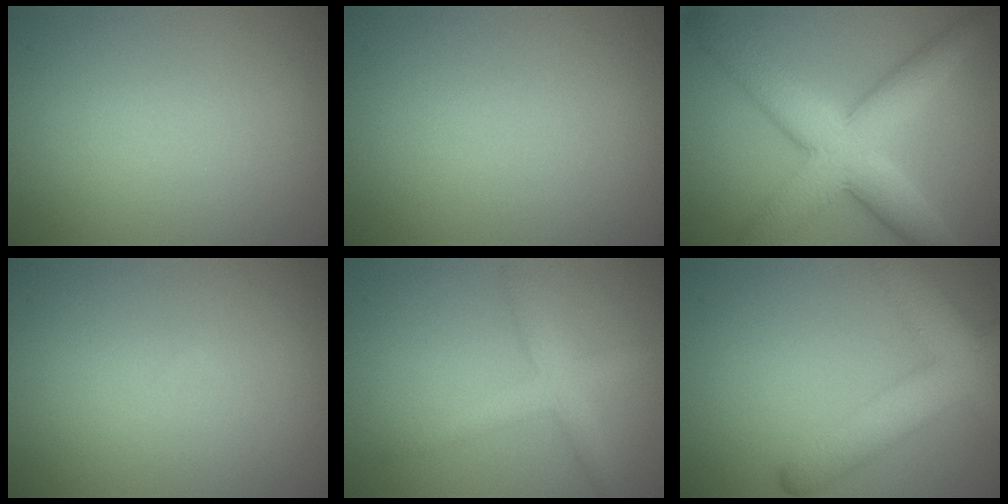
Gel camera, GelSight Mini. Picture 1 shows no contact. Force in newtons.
{"total": 0.0}
{"total": 8.7, "press": 8.7, "slide": 0.2}
{"total": 0.0}
{"total": 2.9, "press": 2.9, "slide": 0.1}
{"total": 7.2, "press": 7.2, "slide": 0.4}